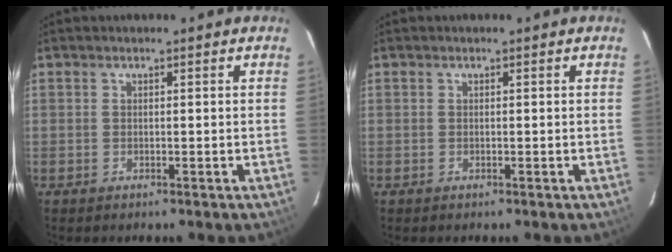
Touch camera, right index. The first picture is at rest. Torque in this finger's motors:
{"motor_torque": [-0.03, -0.01, 0.00, 0.00]}